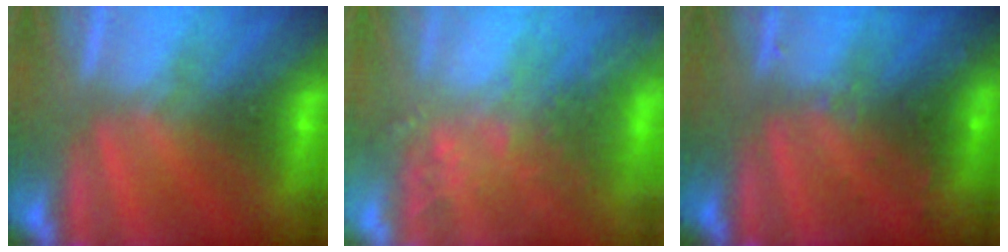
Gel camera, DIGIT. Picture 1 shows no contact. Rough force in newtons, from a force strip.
{"total": 6.3}
{"total": 2.9}